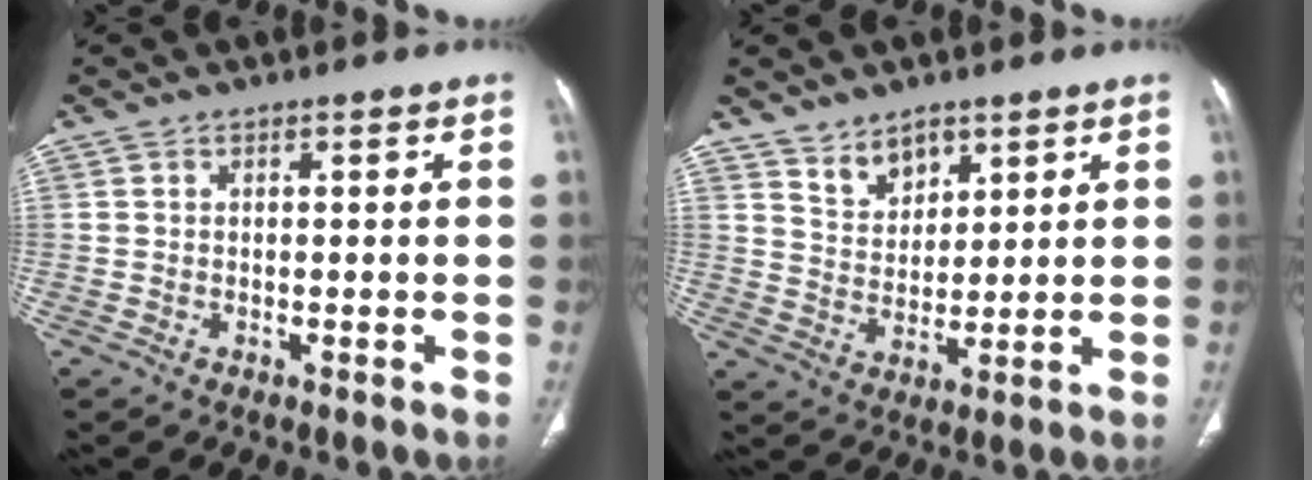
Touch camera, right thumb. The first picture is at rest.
{"total": 6.2, "force": [4.4, 3.7, 2.3], "torque": [-0.013, -0.037, 0.089]}